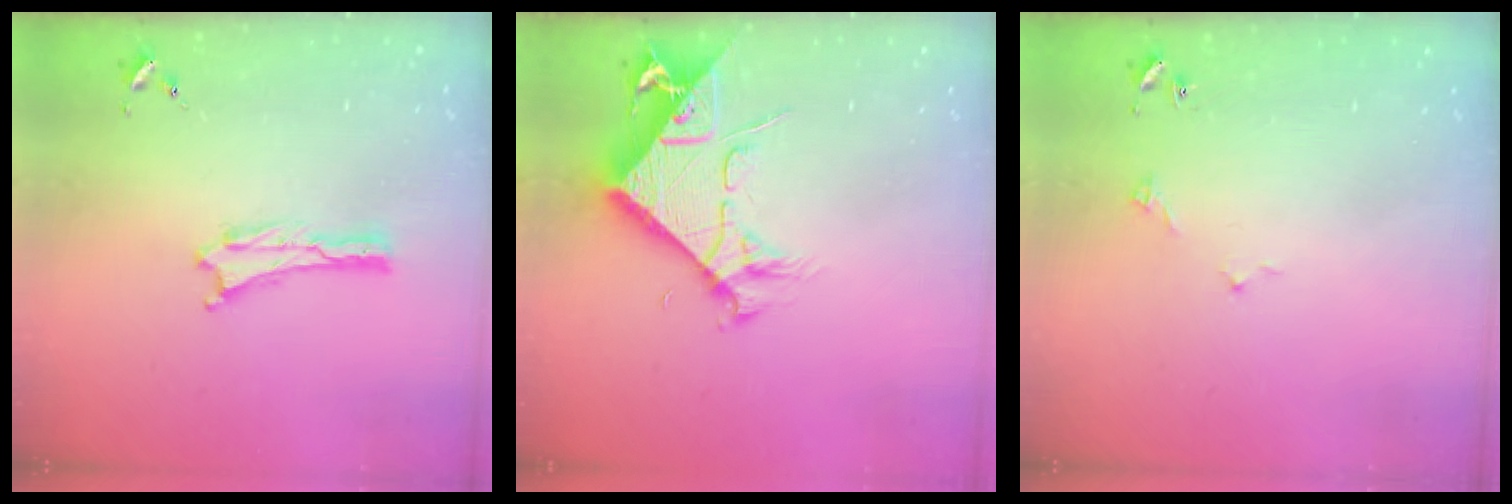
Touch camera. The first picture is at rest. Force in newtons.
{"total": 6.8, "press": 6.8, "slide": 0.9}
{"total": 2.9, "press": 2.9, "slide": 0.3}